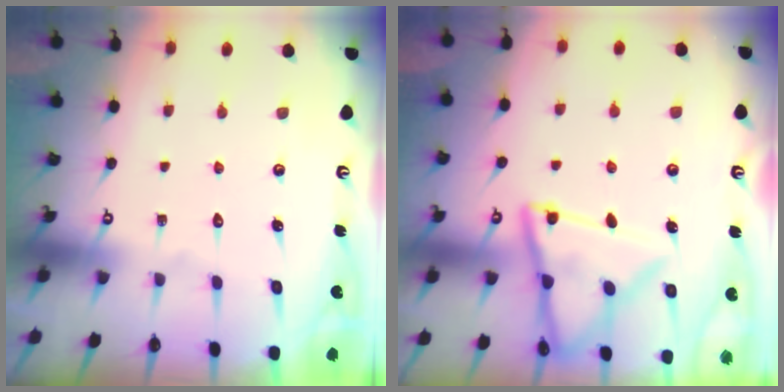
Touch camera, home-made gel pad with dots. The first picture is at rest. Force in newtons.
{"total": 13.6, "press": 13.6, "slide": 1.1}